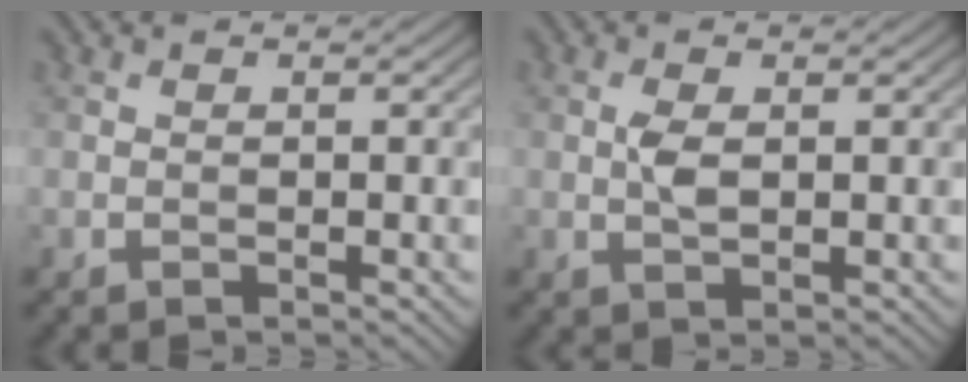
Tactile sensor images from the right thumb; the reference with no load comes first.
{"total": 2.2, "force": [0.2, 0.9, 2.0], "torque": [-0.047, 0.002, 0.004]}